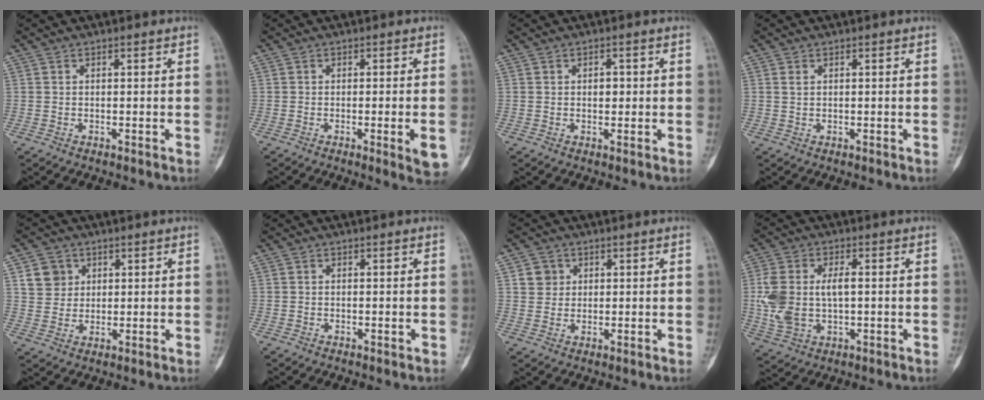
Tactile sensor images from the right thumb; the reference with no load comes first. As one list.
[{"total": 5.7, "force": [-1.8, 0.9, 5.3], "torque": [-0.067, -0.002, -0.020]}, {"total": 1.8, "force": [0.1, 1.0, 1.4], "torque": [-0.009, 0.002, -0.002]}, {"total": 0.7, "force": [0.2, 0.3, 0.6], "torque": [-0.012, 0.007, 0.007]}, {"total": 5.4, "force": [2.1, 4.8, 1.4], "torque": [-0.001, -0.006, 0.040]}, {"total": 0.0}, {"total": 3.5, "force": [1.2, 3.2, 0.7], "torque": [0.008, -0.003, 0.018]}, {"total": 10.6, "force": [0.0, 5.9, 8.8], "torque": [-0.194, 0.010, 0.008]}]